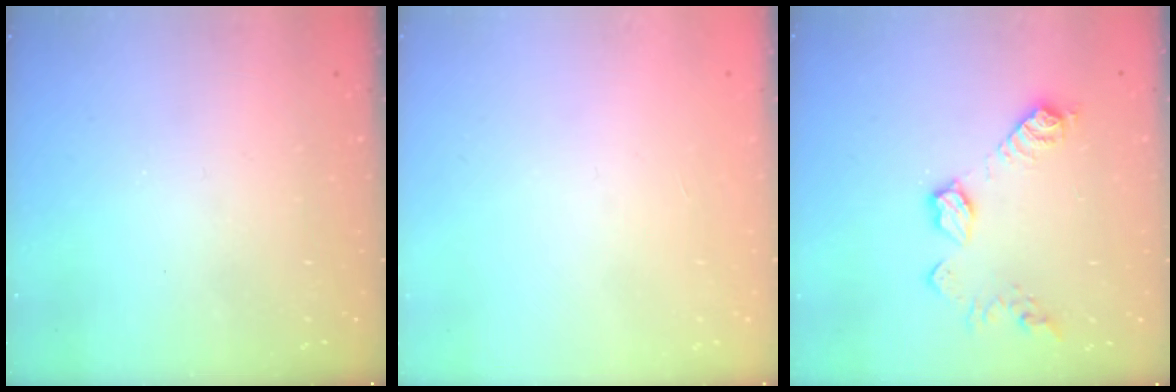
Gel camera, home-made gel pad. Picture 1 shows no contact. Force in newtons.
{"total": 0.0}
{"total": 11.3, "press": 11.2, "slide": 0.8}